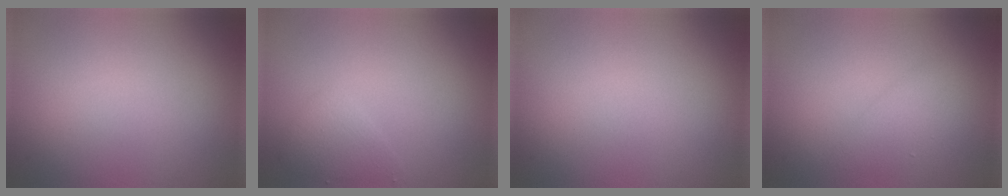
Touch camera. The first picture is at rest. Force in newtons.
{"total": 1.7, "press": 1.7, "slide": 0.0}
{"total": 0.0}
{"total": 1.7, "press": 1.7, "slide": 0.2}